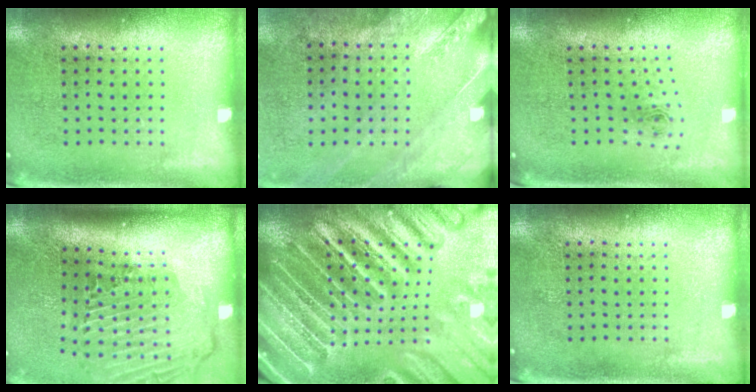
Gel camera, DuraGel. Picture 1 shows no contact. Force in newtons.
{"total": 2.4, "press": 2.0, "slide": 1.3}
{"total": 0.9, "press": 0.4, "slide": 0.8}
{"total": 2.9, "press": 1.9, "slide": 2.1}
{"total": 5.1, "press": 4.5, "slide": 2.4}
{"total": 0.0}